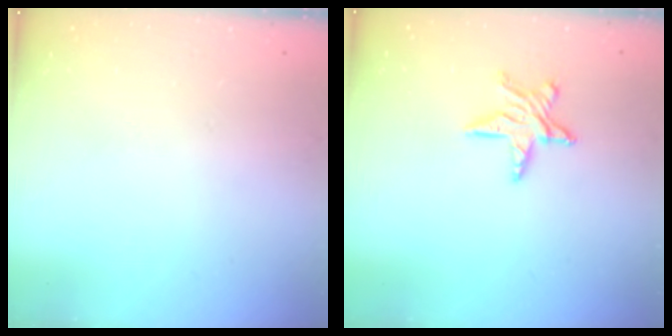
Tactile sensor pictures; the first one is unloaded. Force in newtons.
{"total": 9.0, "press": 9.0, "slide": 0.8}